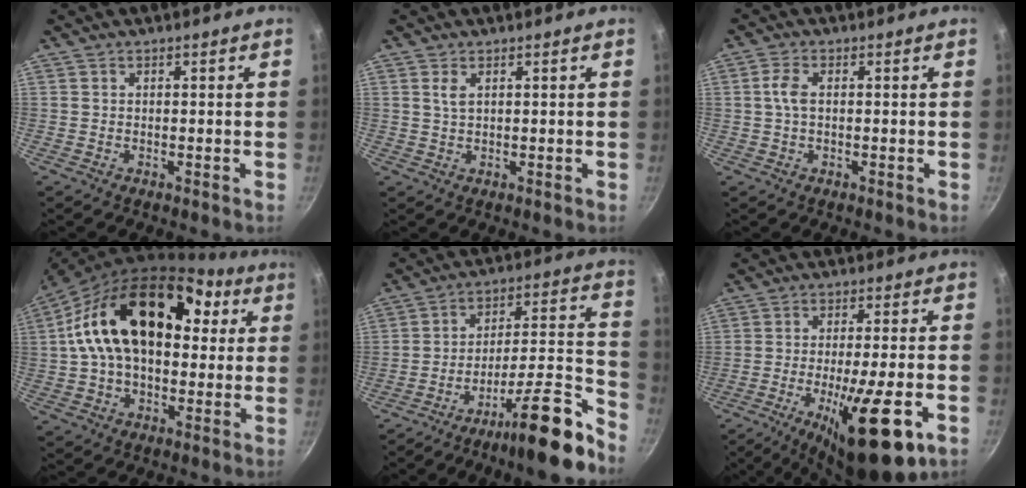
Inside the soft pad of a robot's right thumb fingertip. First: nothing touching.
{"total": 1.9, "force": [0.9, 0.8, 1.5], "torque": [-0.030, -0.004, 0.019]}
{"total": 3.3, "force": [0.3, 1.8, 2.8], "torque": [-0.064, 0.007, 0.003]}
{"total": 24.4, "force": [5.0, 15.5, 18.2], "torque": [-0.292, 0.034, 0.064]}
{"total": 17.9, "force": [-12.4, 2.5, 12.7], "torque": [-0.165, 0.105, -0.209]}
{"total": 18.4, "force": [-7.0, 4.4, 16.5], "torque": [-0.245, 0.010, -0.104]}